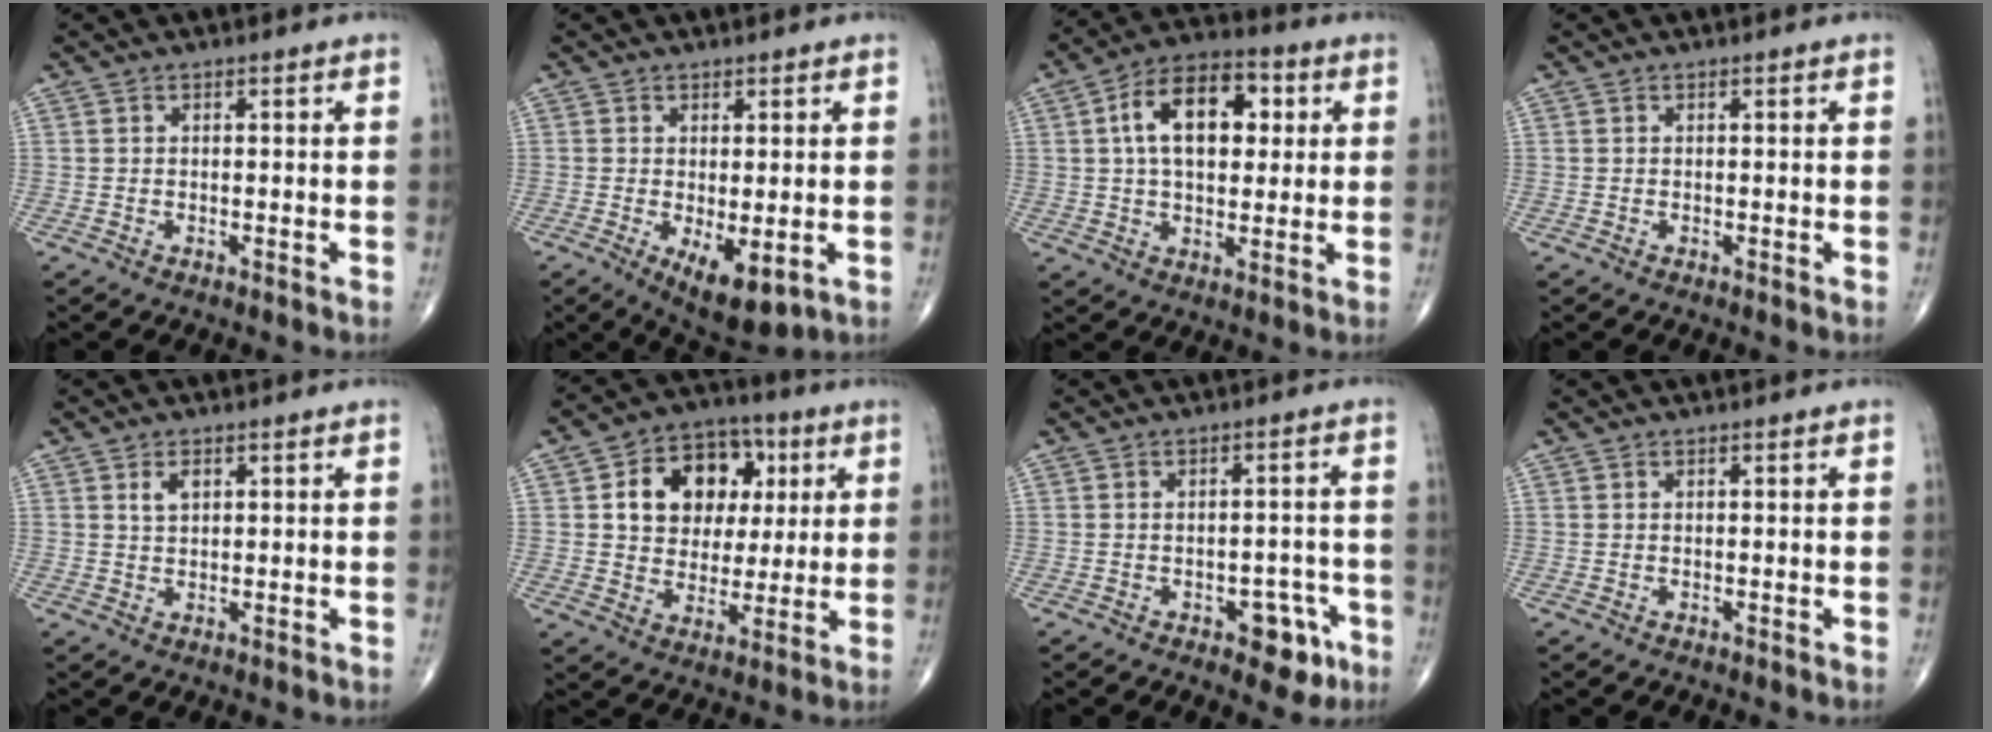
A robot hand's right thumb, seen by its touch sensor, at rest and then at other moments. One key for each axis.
{"total": 7.9, "fx": -2.0, "fy": 3.4, "fz": 6.8, "tx": -0.101, "ty": -0.018, "tz": -0.019}
{"total": 14.6, "fx": 3.2, "fy": 8.6, "fz": 11.3, "tx": -0.159, "ty": 0.014, "tz": 0.045}
{"total": 0.0}
{"total": 2.4, "fx": 1.0, "fy": 1.4, "fz": 1.7, "tx": -0.027, "ty": -0.002, "tz": 0.021}
{"total": 15.1, "fx": 3.9, "fy": 11.7, "fz": 8.8, "tx": -0.097, "ty": 0.007, "tz": 0.064}
{"total": 6.3, "fx": -3.2, "fy": 3.5, "fz": 4.2, "tx": -0.025, "ty": 0.025, "tz": -0.036}
{"total": 0.0}